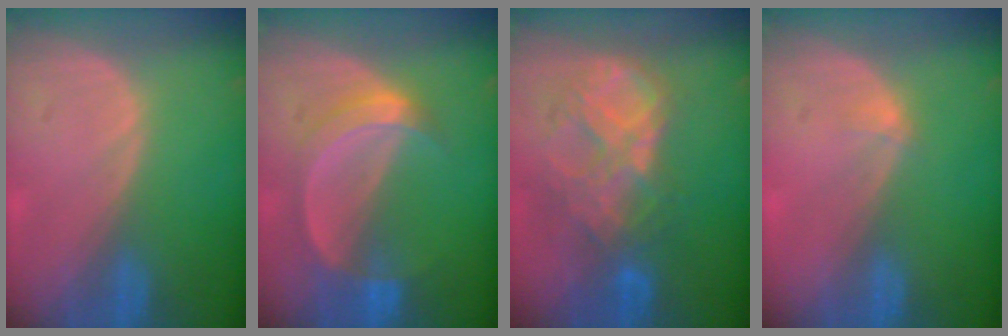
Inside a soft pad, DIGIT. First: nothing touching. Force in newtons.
{"total": 6.1, "press": 5.6, "slide": 2.3}
{"total": 9.1, "press": 7.8, "slide": 4.7}
{"total": 1.1, "press": 0.8, "slide": 0.7}